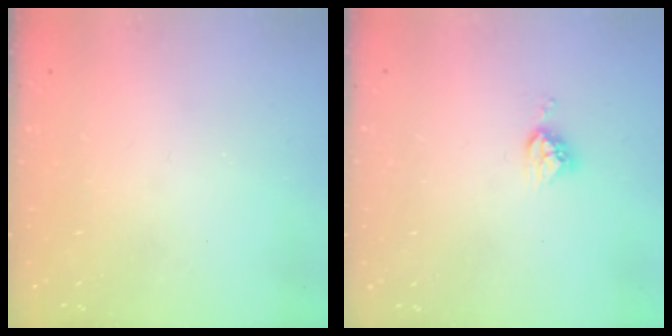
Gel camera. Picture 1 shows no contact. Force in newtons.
{"total": 5.4, "press": 5.4, "slide": 0.1}